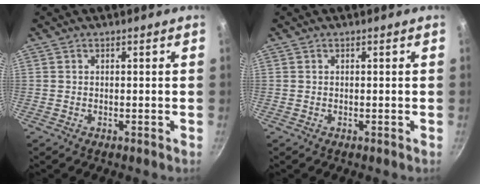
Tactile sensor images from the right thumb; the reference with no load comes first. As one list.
[{"total": 0.0}]